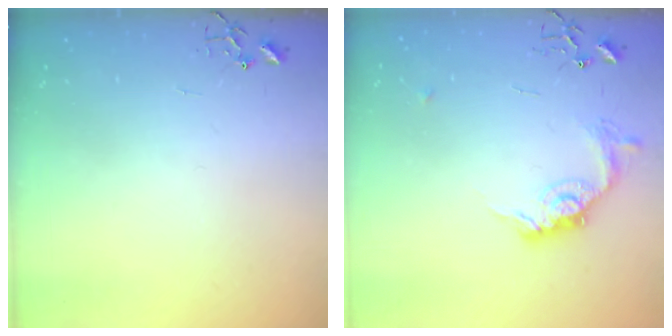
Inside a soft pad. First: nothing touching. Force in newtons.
{"total": 12.9, "press": 12.9, "slide": 0.2}